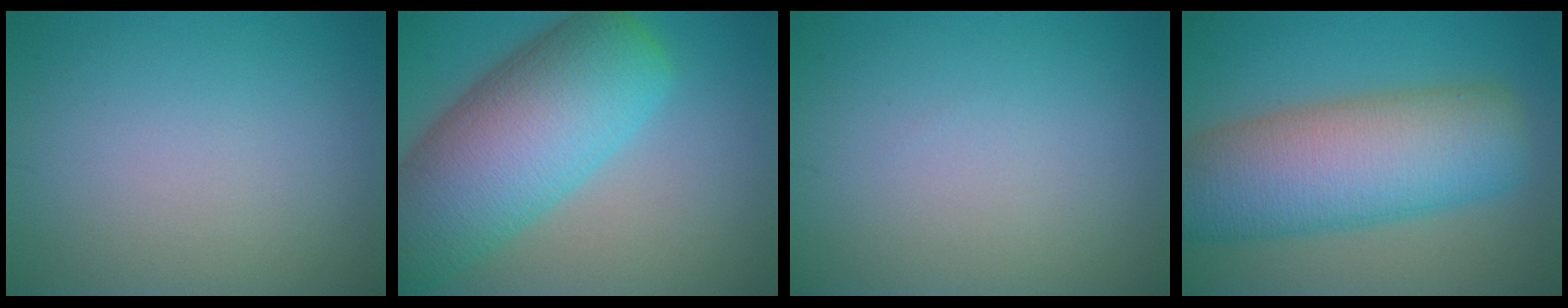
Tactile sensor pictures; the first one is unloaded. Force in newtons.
{"total": 13.0, "press": 13.0, "slide": 0.7}
{"total": 0.0}
{"total": 11.6, "press": 11.6, "slide": 0.3}